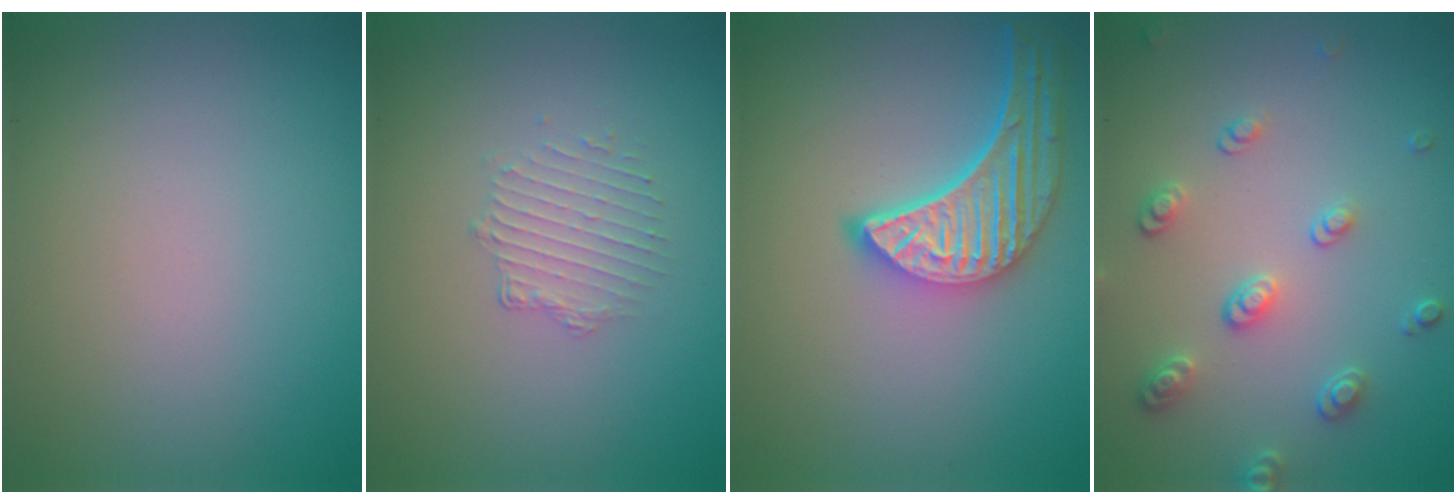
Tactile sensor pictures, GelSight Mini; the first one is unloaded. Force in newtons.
{"total": 1.6, "press": 0.9, "slide": 1.3}
{"total": 5.5, "press": 4.4, "slide": 3.4}
{"total": 2.5, "press": 2.5, "slide": 0.4}